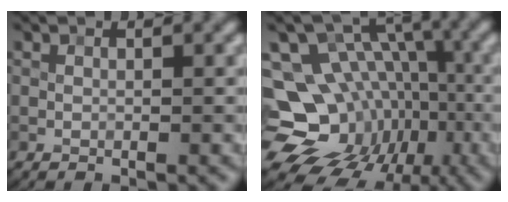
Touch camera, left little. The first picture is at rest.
{"total": 16.1, "force": [-4.8, 13.5, 7.5], "torque": [-0.142, -0.004, -0.066]}